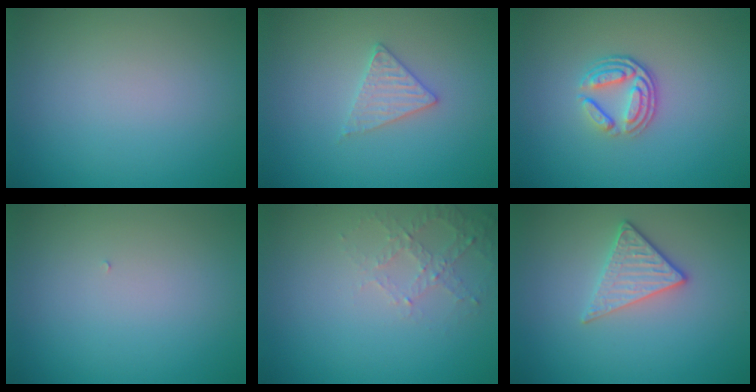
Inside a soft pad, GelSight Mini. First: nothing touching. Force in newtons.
{"total": 2.1, "press": 2.1, "slide": 0.3}
{"total": 3.6, "press": 2.6, "slide": 2.6}
{"total": 0.0}
{"total": 2.2, "press": 2.1, "slide": 0.6}
{"total": 2.9, "press": 2.6, "slide": 1.3}